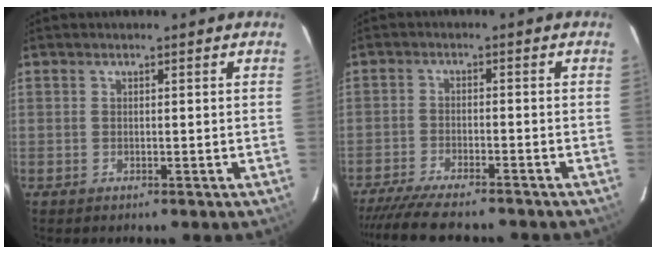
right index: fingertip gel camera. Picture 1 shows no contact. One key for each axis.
{"total": 12.2, "fx": -10.8, "fy": 1.7, "fz": 5.4, "tx": -0.121, "ty": -0.027, "tz": -0.178}